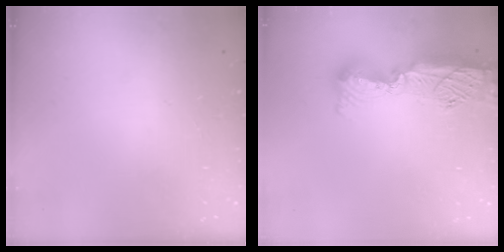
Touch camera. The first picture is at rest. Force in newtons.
{"total": 17.2, "press": 16.2, "slide": 5.8}